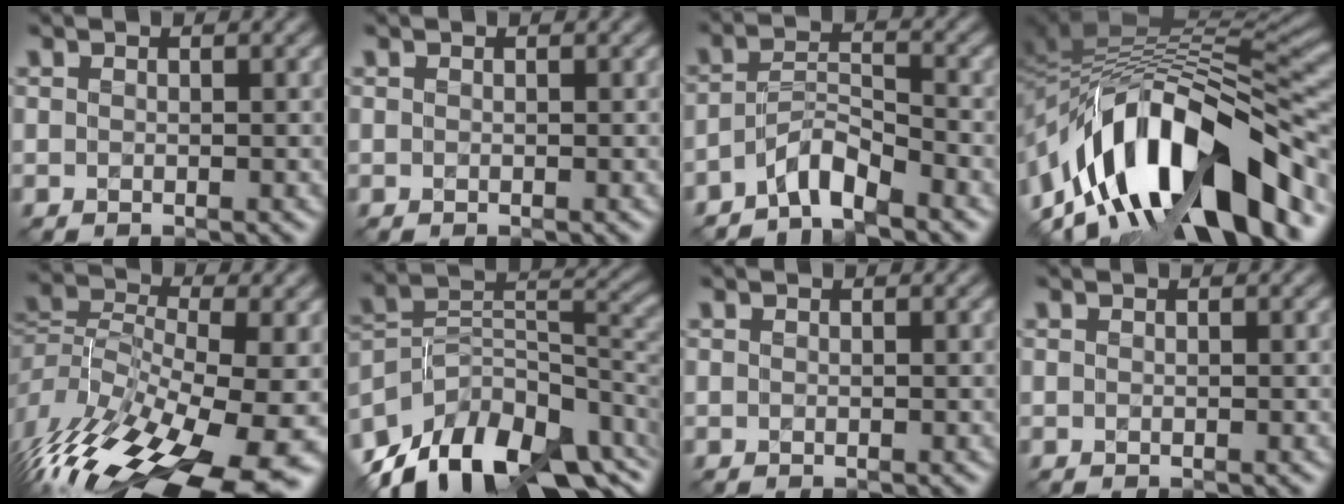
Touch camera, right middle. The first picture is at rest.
{"total": 0.0}
{"total": 3.5, "force": [-2.9, 0.8, 1.8], "torque": [-0.031, 0.011, -0.062]}
{"total": 14.5, "force": [-6.9, 6.4, 11.0], "torque": [-0.176, 0.020, -0.125]}
{"total": 16.2, "force": [-8.1, 6.7, 12.3], "torque": [-0.253, -0.012, -0.135]}
{"total": 14.9, "force": [-9.7, 7.7, 8.3], "torque": [-0.167, 0.006, -0.166]}
{"total": 0.0}
{"total": 0.0}